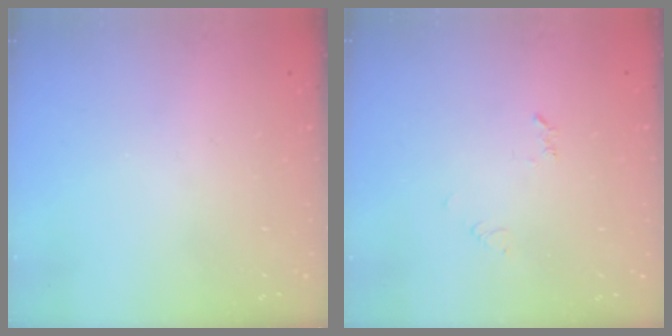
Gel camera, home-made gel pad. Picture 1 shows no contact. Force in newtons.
{"total": 4.1, "press": 4.0, "slide": 0.5}